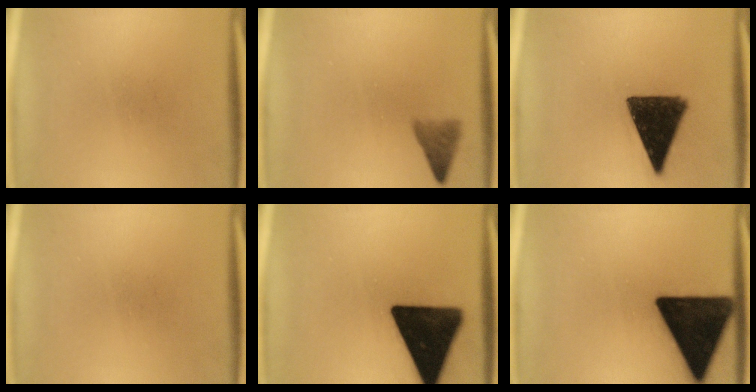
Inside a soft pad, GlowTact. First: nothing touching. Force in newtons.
{"total": 2.6}
{"total": 14.3}
{"total": 0.0}
{"total": 19.5}
{"total": 19.6}